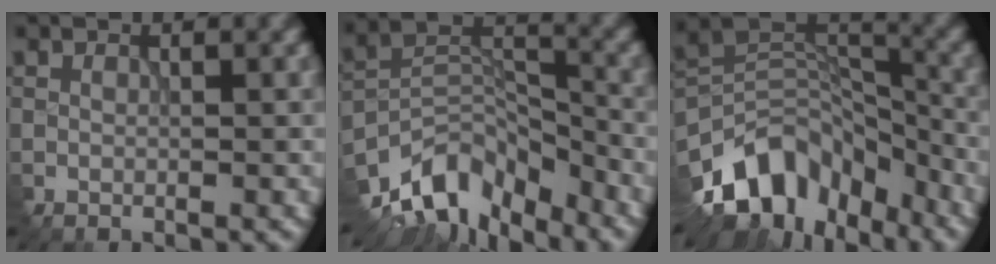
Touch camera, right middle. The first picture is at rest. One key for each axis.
{"total": 8.6, "fx": -6.8, "fy": 3.9, "fz": 3.6, "tx": -0.054, "ty": -0.001, "tz": -0.141}
{"total": 11.1, "fx": -7.3, "fy": 6.3, "fz": 5.4, "tx": -0.088, "ty": 0.011, "tz": -0.140}